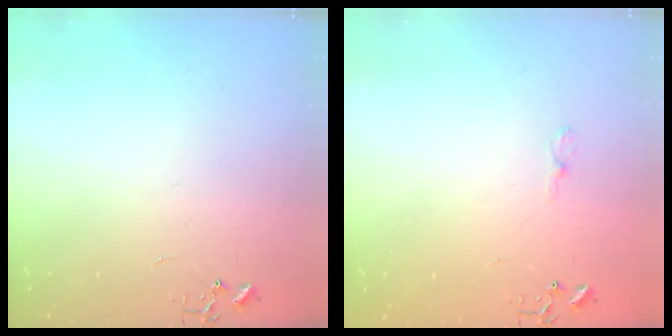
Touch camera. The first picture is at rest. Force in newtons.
{"total": 4.6, "press": 4.6, "slide": 0.4}